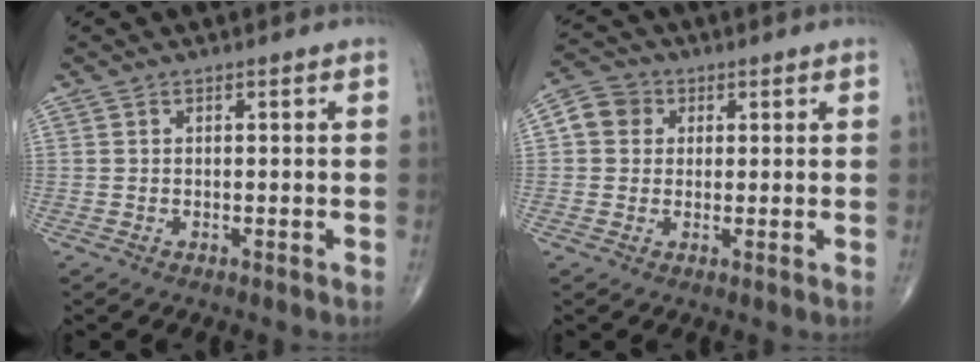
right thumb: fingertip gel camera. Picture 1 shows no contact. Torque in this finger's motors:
{"motor_torque": [-0.02, 0.05, 0.21, 0.06, 0.04]}